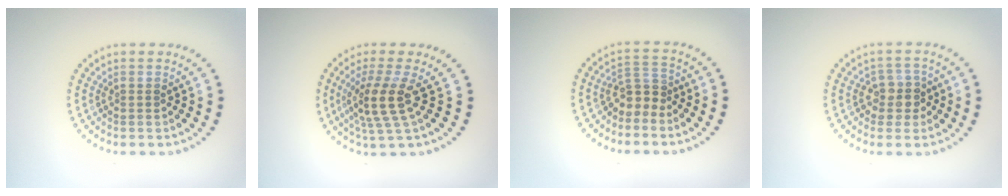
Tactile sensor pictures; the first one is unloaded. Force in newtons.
{"total": 4.0, "press": 2.9, "slide": 2.6}
{"total": 2.6, "press": 1.9, "slide": 1.7}
{"total": 2.5, "press": 2.3, "slide": 1.0}